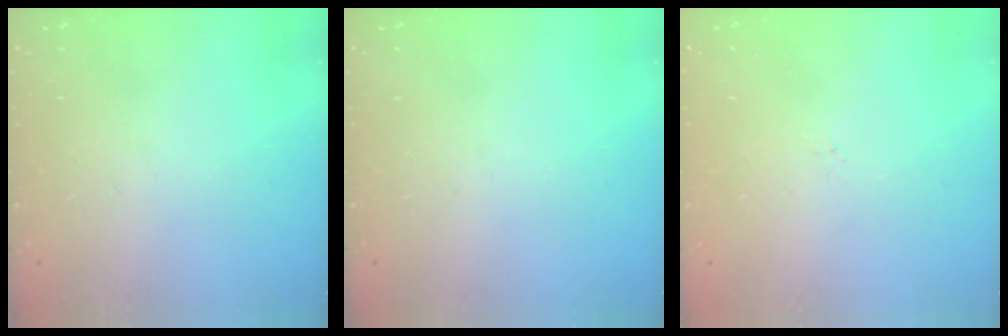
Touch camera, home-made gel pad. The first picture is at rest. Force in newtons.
{"total": 0.0}
{"total": 0.0}